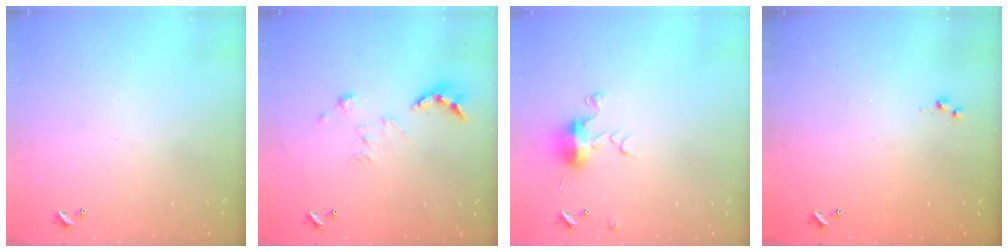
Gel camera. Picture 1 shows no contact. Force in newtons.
{"total": 2.7, "press": 2.2, "slide": 1.5}
{"total": 7.4, "press": 7.4, "slide": 1.0}
{"total": 3.0, "press": 3.0, "slide": 0.4}